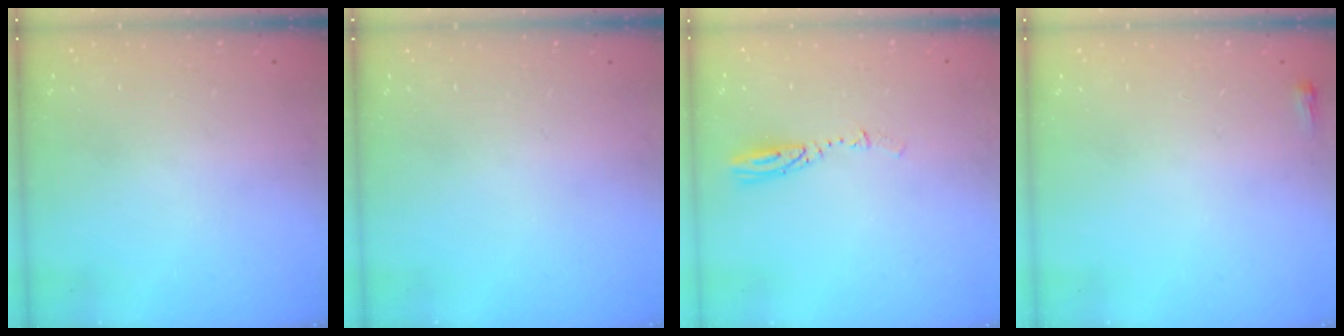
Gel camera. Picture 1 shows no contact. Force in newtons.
{"total": 0.0}
{"total": 3.7, "press": 3.7, "slide": 0.4}
{"total": 2.0, "press": 2.0, "slide": 0.5}